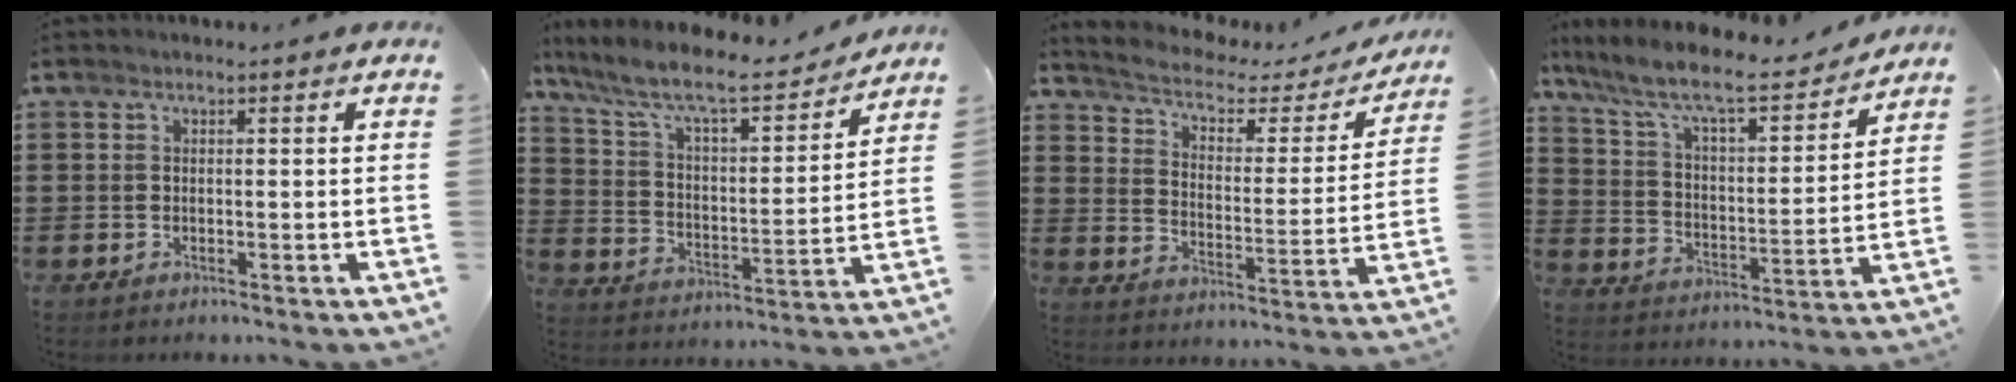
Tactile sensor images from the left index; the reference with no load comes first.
{"total": 9.6, "force": [8.2, 1.2, 4.8], "torque": [-0.127, -0.048, 0.136]}
{"total": 3.5, "force": [2.5, 1.6, 1.8], "torque": [-0.053, -0.017, 0.033]}
{"total": 9.5, "force": [8.1, 1.1, 4.9], "torque": [-0.129, -0.049, 0.134]}